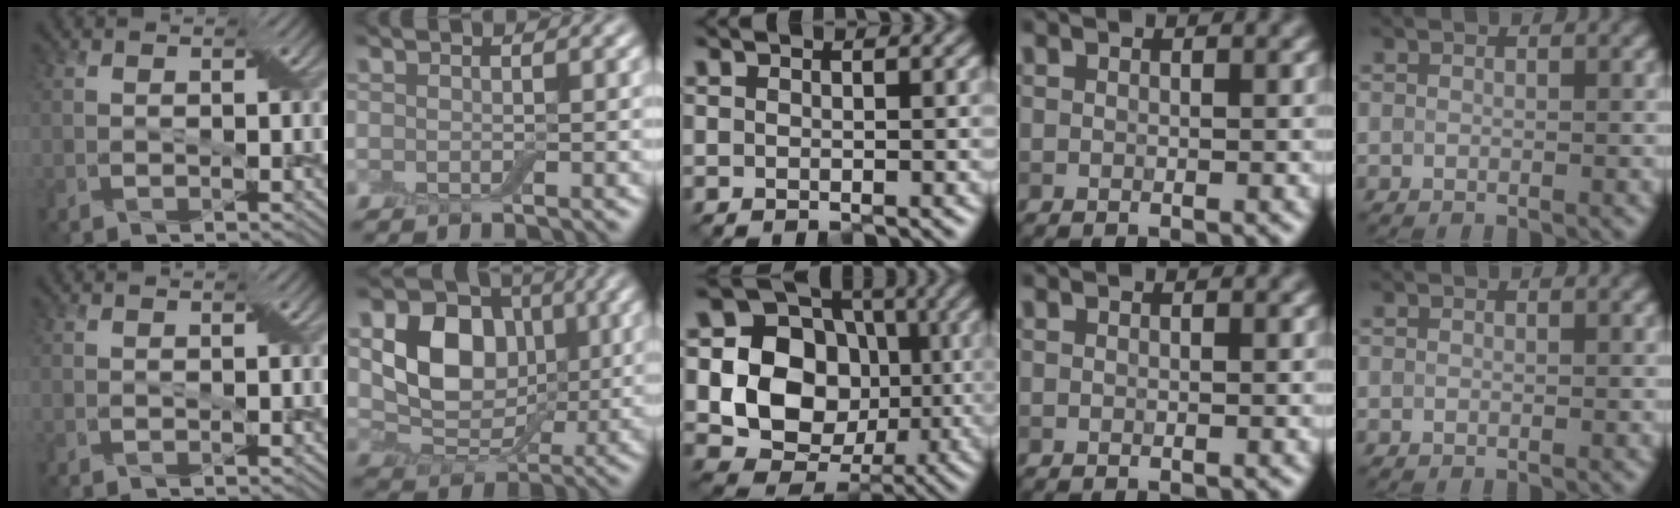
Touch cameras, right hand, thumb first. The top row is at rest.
{"index": {"total": 8.2, "force": [1.8, 6.5, 4.7], "torque": [-0.086, 0.000, 0.028]}, "middle": {"total": 11.6, "force": [-0.5, 10.2, 5.5], "torque": [-0.091, -0.005, -0.026]}}